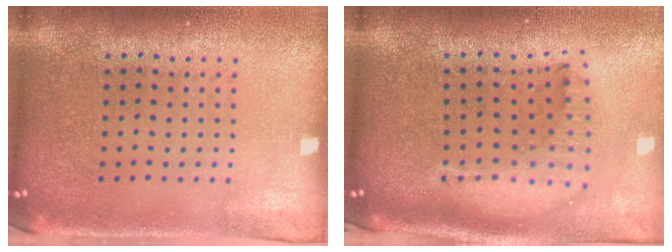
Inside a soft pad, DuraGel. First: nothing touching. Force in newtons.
{"total": 2.2, "press": 1.7, "slide": 1.4}